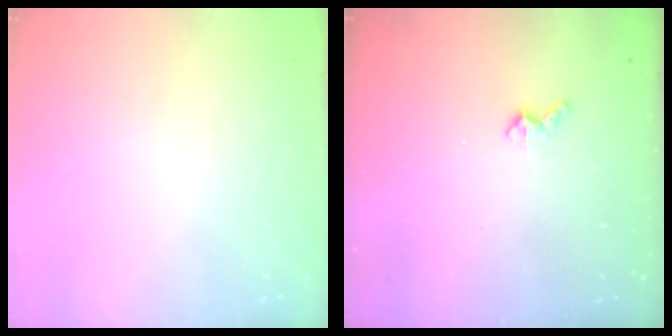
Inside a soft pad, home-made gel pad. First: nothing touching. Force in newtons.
{"total": 2.6, "press": 2.6, "slide": 0.6}